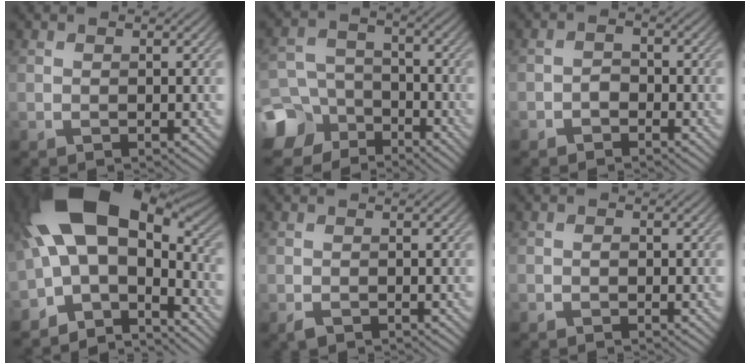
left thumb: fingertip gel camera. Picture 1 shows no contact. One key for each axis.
{"total": 10.9, "fx": -6.9, "fy": 7.7, "fz": 3.3, "tx": -0.088, "ty": -0.033, "tz": -0.136}
{"total": 1.7, "fx": -1.1, "fy": 1.2, "fz": 0.7, "tx": -0.011, "ty": 0.006, "tz": -0.024}
{"total": 17.1, "fx": -1.2, "fy": 9.7, "fz": 14.0, "tx": -0.237, "ty": -0.005, "tz": -0.011}
{"total": 0.9, "fx": -0.6, "fy": 0.5, "fz": 0.5, "tx": -0.011, "ty": -0.003, "tz": -0.012}
{"total": 0.8, "fx": -0.3, "fy": 0.6, "fz": 0.4, "tx": -0.007, "ty": -0.001, "tz": -0.007}